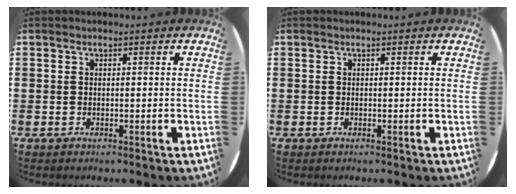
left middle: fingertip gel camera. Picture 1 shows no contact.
{"total": 0.0}